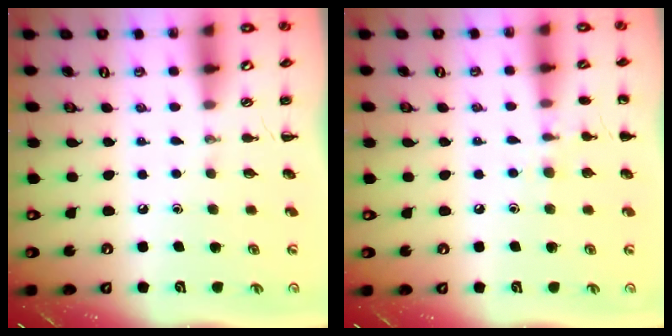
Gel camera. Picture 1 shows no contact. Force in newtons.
{"total": 7.4, "press": 7.2, "slide": 1.9}